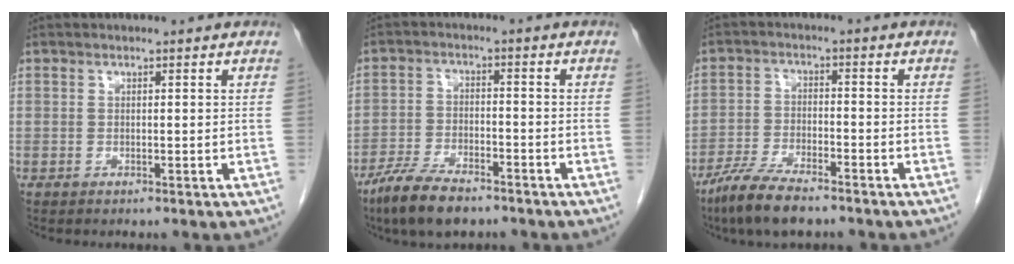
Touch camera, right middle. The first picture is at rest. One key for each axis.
{"total": 8.5, "fx": -6.4, "fy": 2.6, "fz": 4.9, "tx": -0.100, "ty": -0.014, "tz": -0.118}
{"total": 8.3, "fx": -6.4, "fy": 1.8, "fz": 5.0, "tx": -0.099, "ty": -0.017, "tz": -0.118}